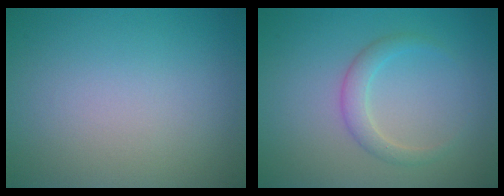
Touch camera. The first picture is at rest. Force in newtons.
{"total": 2.0, "press": 2.0, "slide": 0.1}